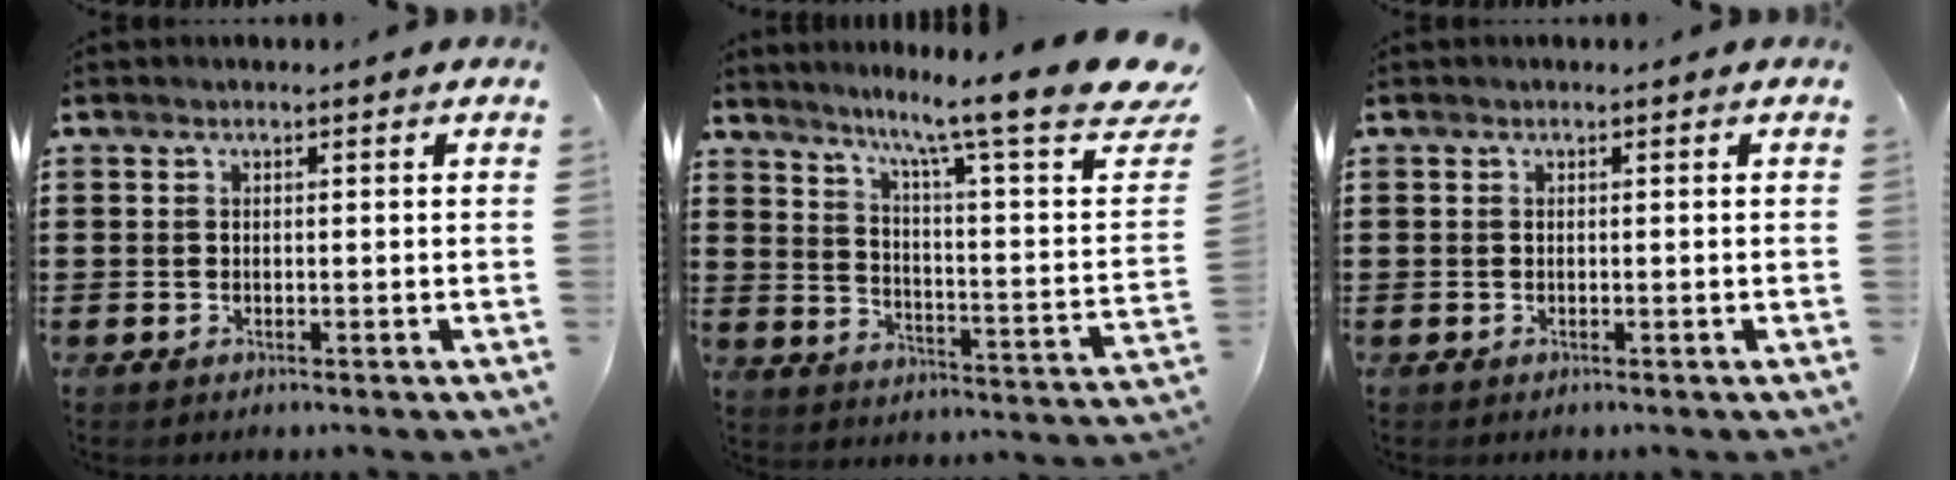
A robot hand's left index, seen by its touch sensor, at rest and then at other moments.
{"total": 11.4, "force": [8.5, -0.1, 7.6], "torque": [-0.151, -0.066, 0.129]}
{"total": 0.0}